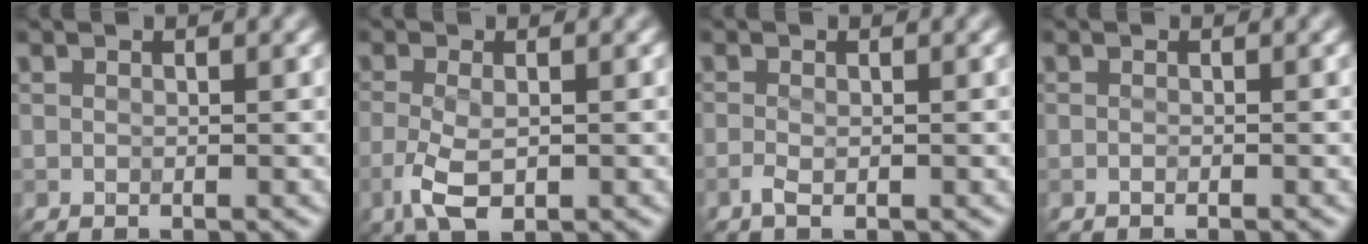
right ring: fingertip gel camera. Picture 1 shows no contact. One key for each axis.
{"total": 3.3, "fx": -1.6, "fy": 1.1, "fz": 2.7, "tx": -0.063, "ty": -0.009, "tz": -0.028}
{"total": 1.1, "fx": -0.9, "fy": 0.1, "fz": 0.7, "tx": -0.015, "ty": -0.001, "tz": -0.014}
{"total": 0.7, "fx": -0.6, "fy": 0.0, "fz": 0.2, "tx": 0.000, "ty": -0.003, "tz": -0.011}